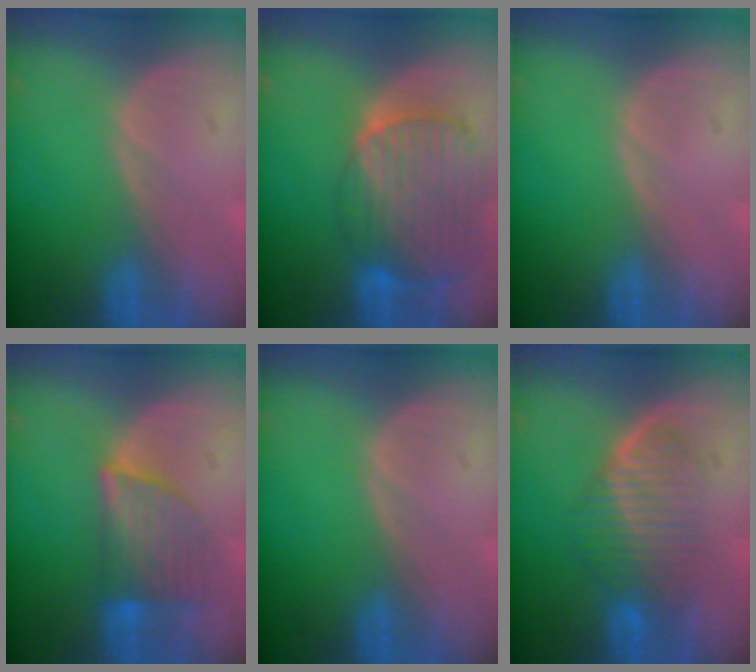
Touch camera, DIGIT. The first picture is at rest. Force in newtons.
{"total": 10.7, "press": 9.2, "slide": 5.4}
{"total": 0.0}
{"total": 6.9, "press": 6.6, "slide": 2.0}
{"total": 0.0}
{"total": 6.7, "press": 6.4, "slide": 1.7}